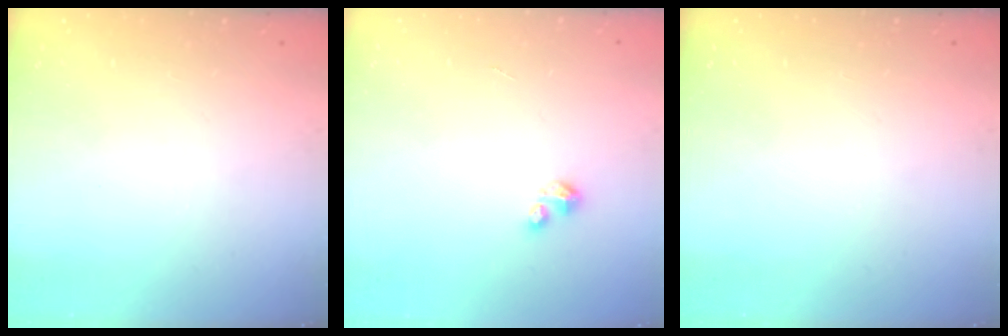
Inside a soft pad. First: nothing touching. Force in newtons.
{"total": 2.1, "press": 2.0, "slide": 0.5}
{"total": 0.0}